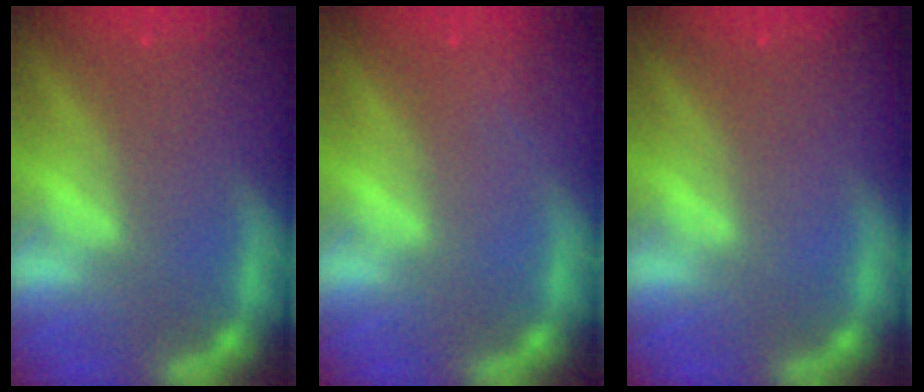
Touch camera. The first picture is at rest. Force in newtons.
{"total": 0.9}
{"total": 0.0}